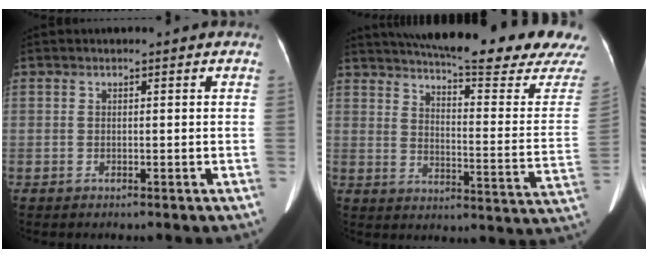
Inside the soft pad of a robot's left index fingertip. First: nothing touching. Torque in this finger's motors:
{"motor_torque": [0.86, -1.28, 0.32, 0.10]}